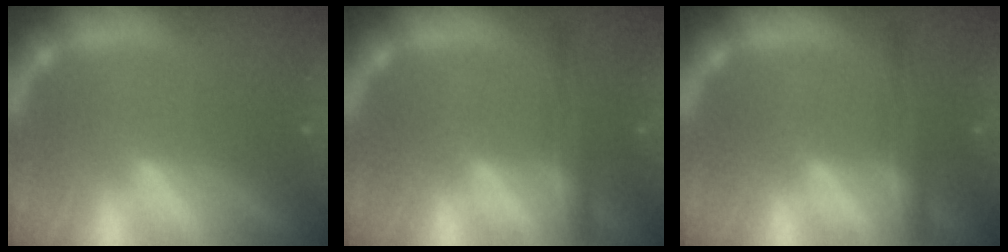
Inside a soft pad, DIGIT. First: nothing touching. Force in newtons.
{"total": 3.0}
{"total": 3.0}